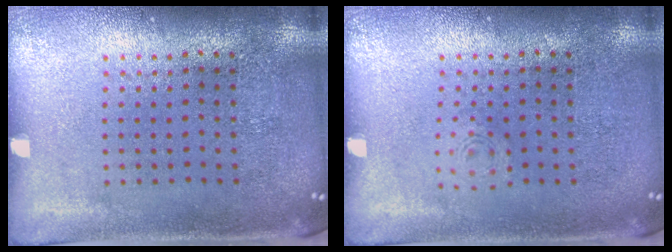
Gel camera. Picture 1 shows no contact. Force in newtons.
{"total": 0.6, "press": 0.6, "slide": 0.2}